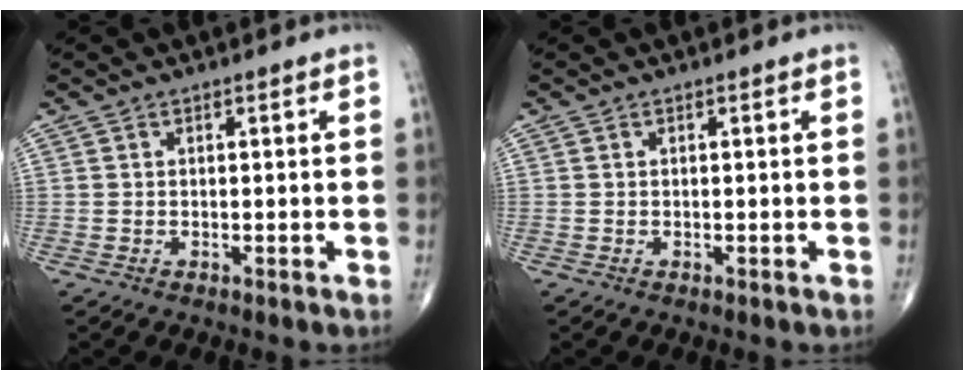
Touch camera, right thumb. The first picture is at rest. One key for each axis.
{"total": 0.0}